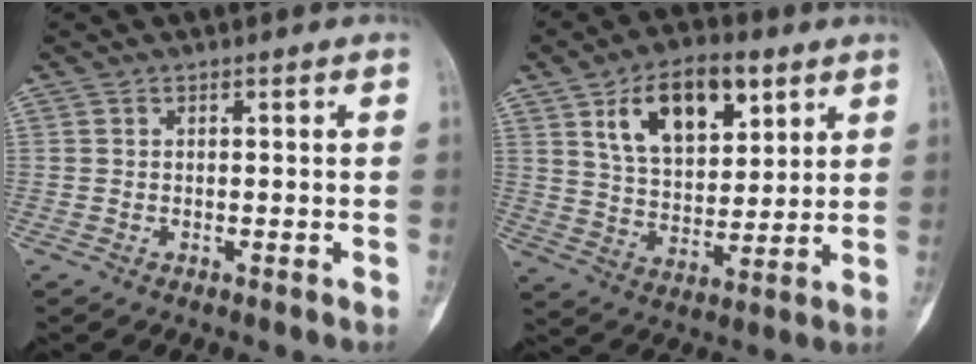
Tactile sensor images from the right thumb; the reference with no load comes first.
{"total": 15.5, "force": [7.2, 8.6, 10.7], "torque": [-0.138, -0.026, 0.129]}